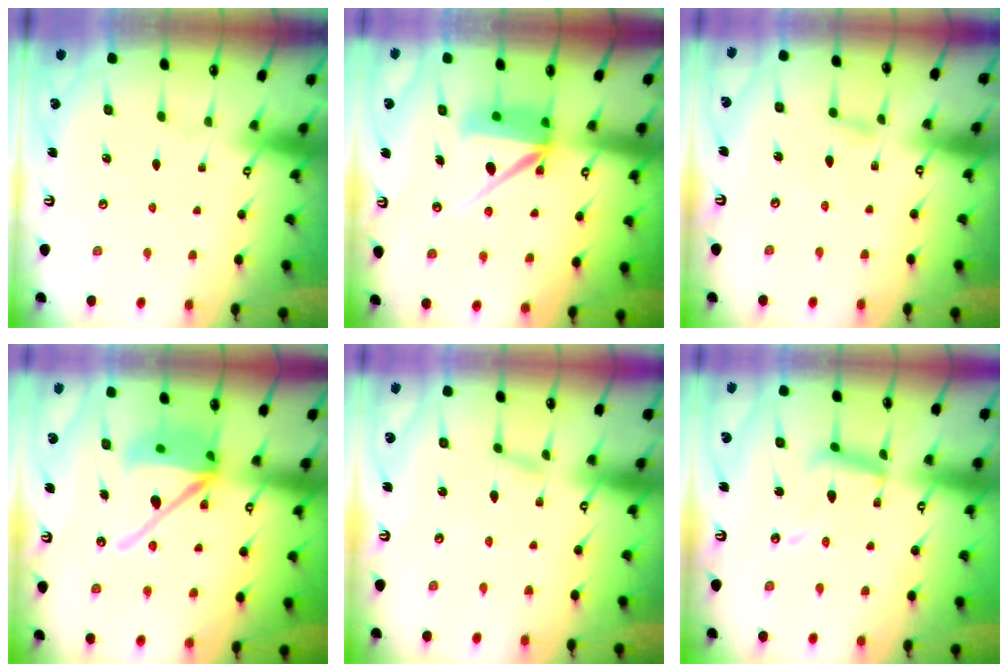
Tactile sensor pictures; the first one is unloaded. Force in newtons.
{"total": 10.0, "press": 9.9, "slide": 1.3}
{"total": 4.7, "press": 4.7, "slide": 0.5}
{"total": 16.2, "press": 15.9, "slide": 2.6}
{"total": 2.4, "press": 2.4, "slide": 0.2}
{"total": 12.5, "press": 12.4, "slide": 0.9}